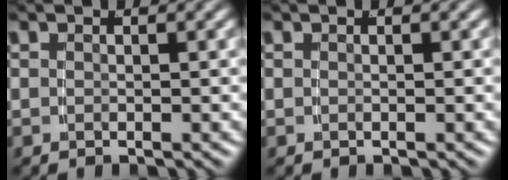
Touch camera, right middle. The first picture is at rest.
{"total": 0.0}